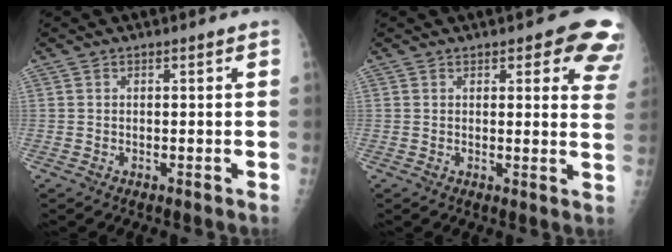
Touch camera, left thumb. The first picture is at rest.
{"total": 9.7, "force": [6.3, 3.8, 6.3], "torque": [-0.024, -0.026, 0.053]}